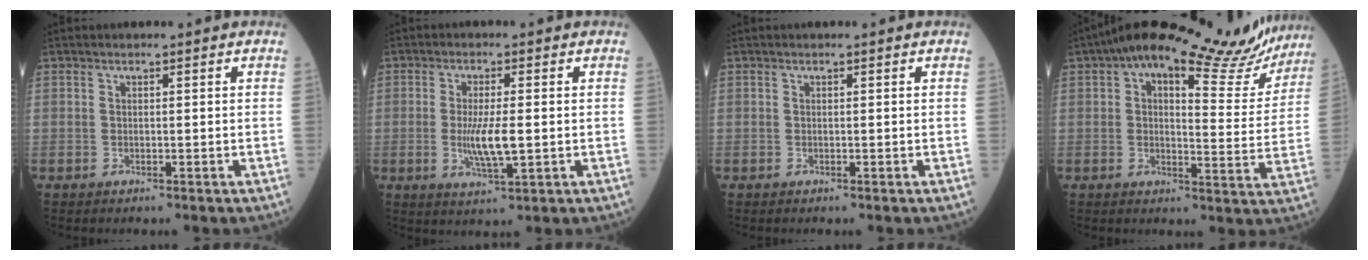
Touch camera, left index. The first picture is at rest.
{"total": 5.9, "force": [-0.5, 1.0, 5.8], "torque": [-0.119, -0.012, -0.009]}
{"total": 0.0}
{"total": 19.3, "force": [15.8, 5.3, 9.6], "torque": [-0.123, 0.009, 0.185]}